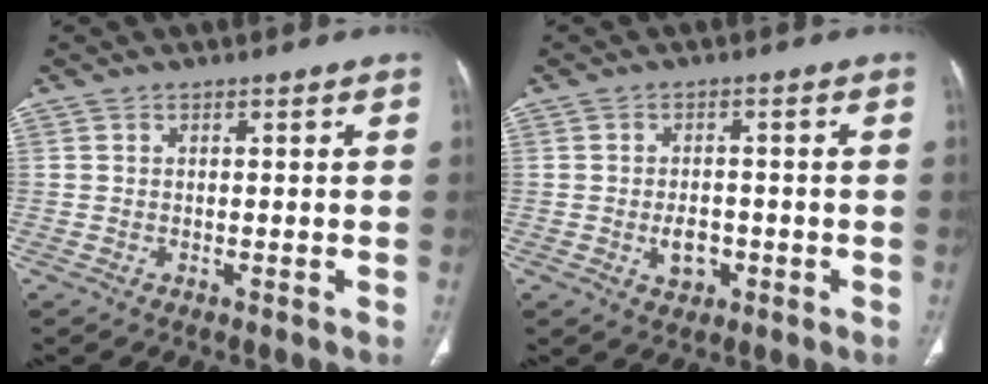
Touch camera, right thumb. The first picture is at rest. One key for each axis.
{"total": 4.2, "fx": -1.2, "fy": 3.0, "fz": 2.8, "tx": -0.035, "ty": 0.007, "tz": -0.012}